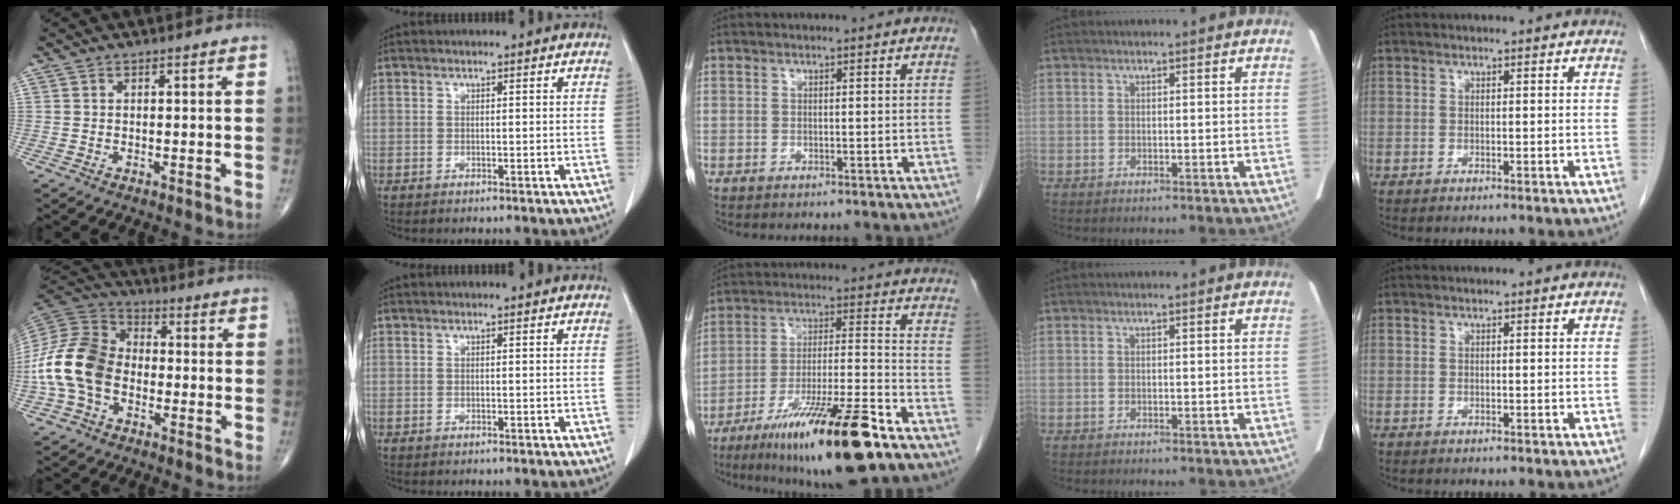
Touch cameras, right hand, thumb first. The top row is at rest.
{"thumb": {"total": 16.2, "force": [-3.2, 11.5, 10.9], "torque": [-0.214, 0.037, -0.070]}, "middle": {"total": 18.0, "force": [-11.3, 1.2, 14.0], "torque": [-0.223, -0.027, -0.190]}}